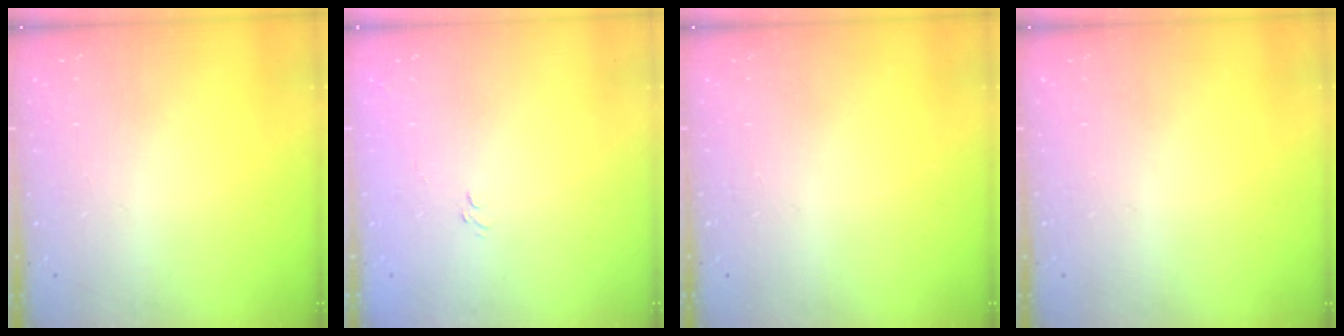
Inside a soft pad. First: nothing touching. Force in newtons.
{"total": 5.4, "press": 5.3, "slide": 1.0}
{"total": 0.0}
{"total": 0.0}